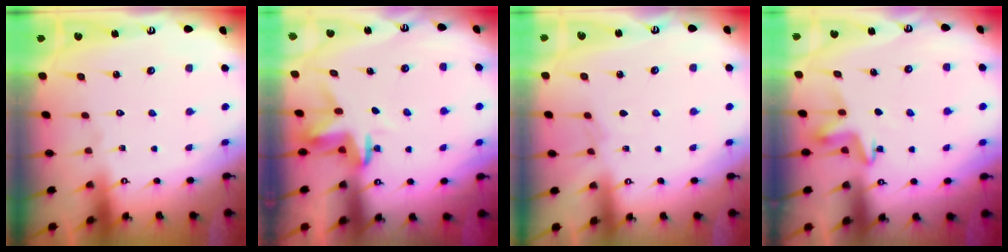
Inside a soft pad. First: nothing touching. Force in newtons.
{"total": 3.5, "press": 3.5, "slide": 0.2}
{"total": 1.5, "press": 1.4, "slide": 0.3}
{"total": 4.3, "press": 4.3, "slide": 0.4}